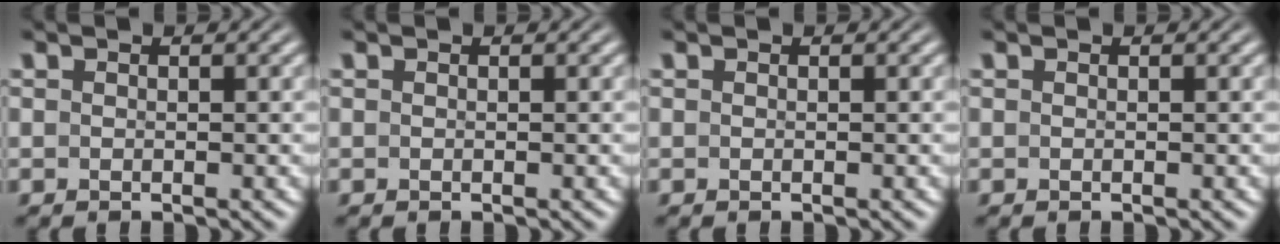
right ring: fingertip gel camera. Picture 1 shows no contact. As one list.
[{"total": 0.0}, {"total": 0.0}, {"total": 0.0}]